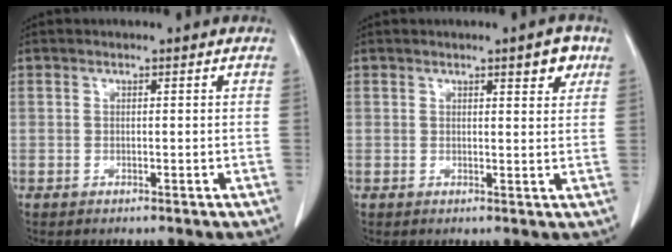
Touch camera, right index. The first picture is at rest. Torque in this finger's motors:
{"motor_torque": [0.03, 0.07, 0.03, 0.01]}